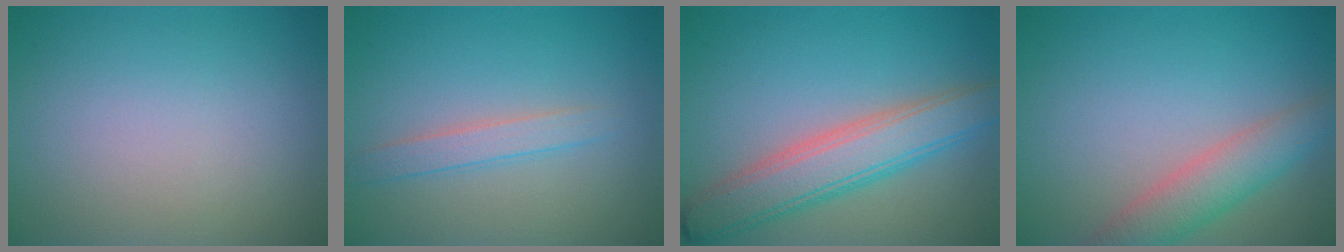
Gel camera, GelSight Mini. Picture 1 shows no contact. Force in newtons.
{"total": 1.9, "press": 1.9, "slide": 0.1}
{"total": 5.9, "press": 5.9, "slide": 0.2}
{"total": 4.1, "press": 4.1, "slide": 0.4}